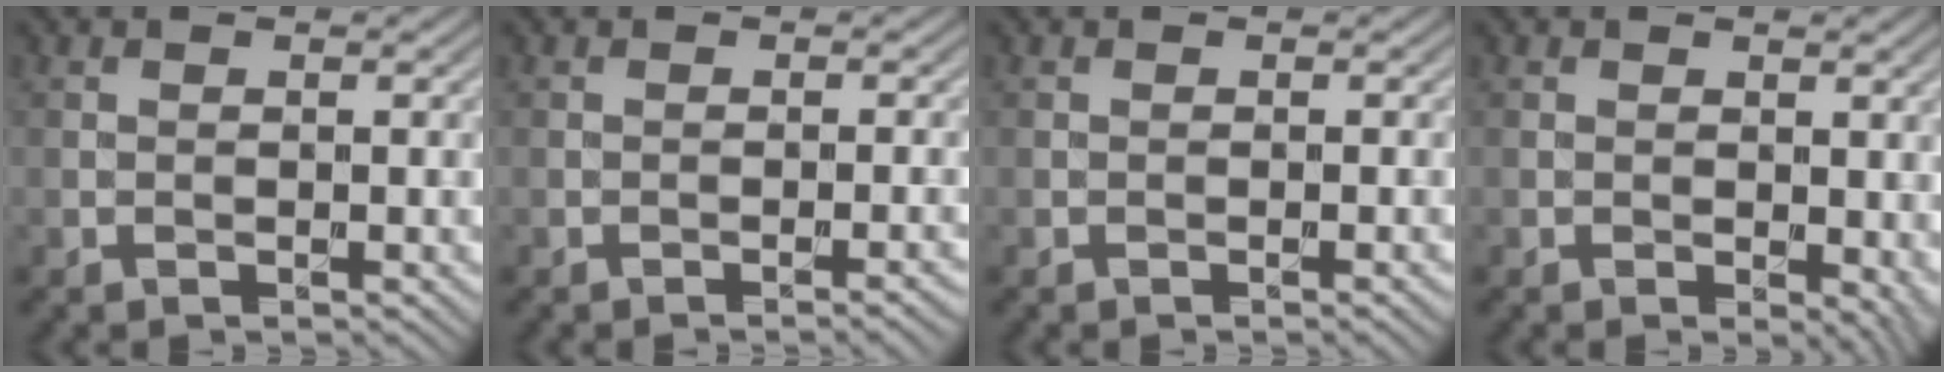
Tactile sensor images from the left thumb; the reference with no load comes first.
{"total": 1.5, "force": [-0.7, 0.3, 1.3], "torque": [-0.011, 0.004, -0.015]}
{"total": 0.7, "force": [-0.3, 0.1, 0.6], "torque": [-0.008, -0.001, -0.005]}
{"total": 2.9, "force": [-0.1, 1.6, 2.4], "torque": [-0.023, -0.007, 0.000]}